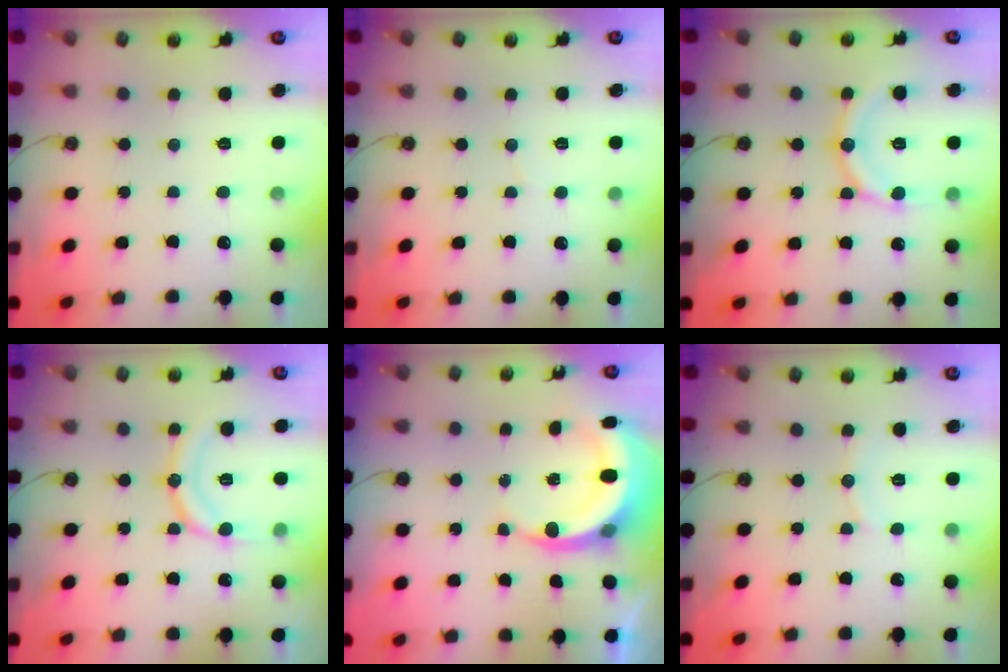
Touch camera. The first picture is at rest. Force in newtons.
{"total": 2.3, "press": 2.3, "slide": 0.2}
{"total": 14.3, "press": 14.2, "slide": 1.5}
{"total": 12.8, "press": 12.7, "slide": 1.2}
{"total": 7.0, "press": 6.9, "slide": 0.9}
{"total": 5.5, "press": 5.5, "slide": 0.1}